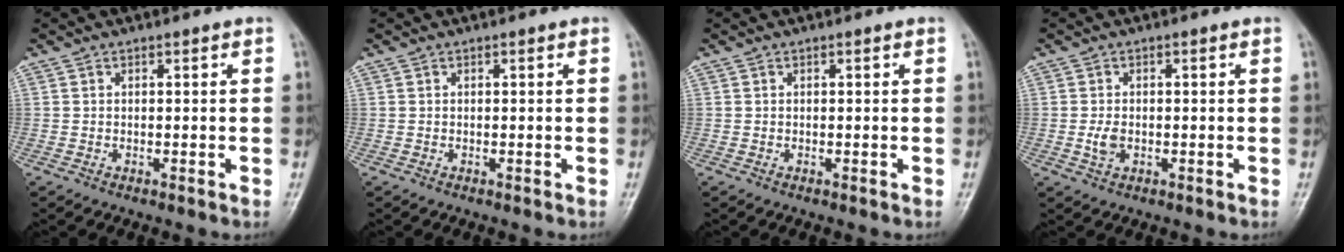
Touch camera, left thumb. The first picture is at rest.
{"total": 0.0}
{"total": 0.0}
{"total": 2.5, "force": [-0.5, 1.6, 1.9], "torque": [-0.037, 0.002, -0.009]}